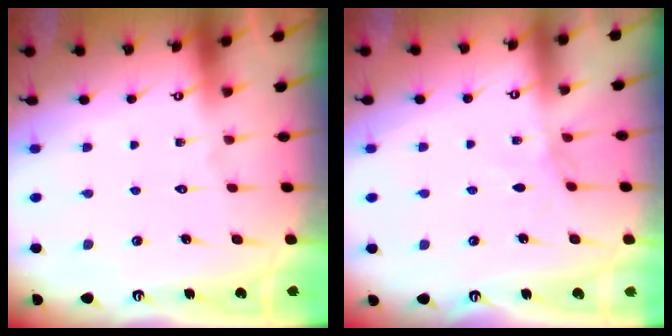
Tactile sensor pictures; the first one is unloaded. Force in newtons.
{"total": 2.7, "press": 2.7, "slide": 0.4}